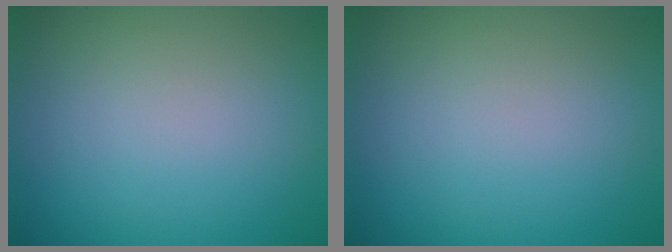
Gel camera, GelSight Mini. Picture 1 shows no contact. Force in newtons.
{"total": 0.0}